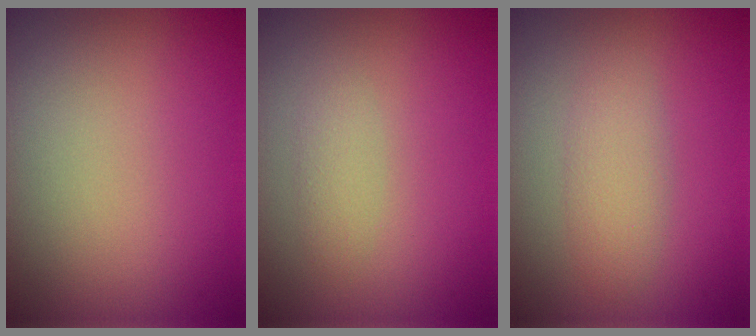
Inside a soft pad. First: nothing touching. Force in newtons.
{"total": 1.3, "press": 1.3, "slide": 0.1}
{"total": 2.3, "press": 2.3, "slide": 0.0}